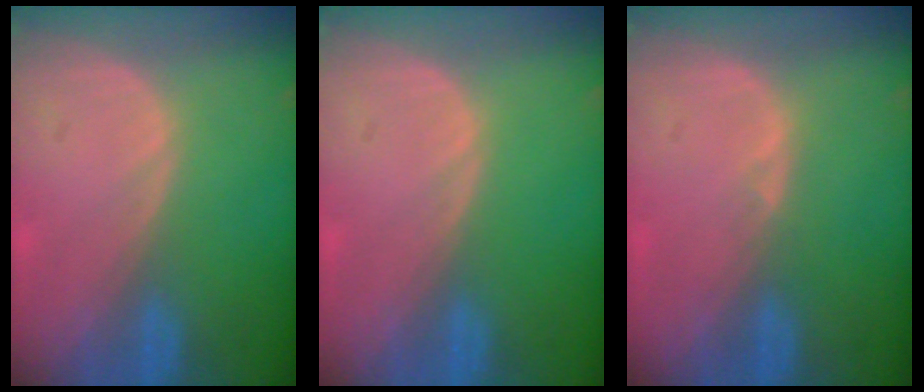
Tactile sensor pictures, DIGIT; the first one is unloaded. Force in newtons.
{"total": 0.0}
{"total": 0.6, "press": 0.5, "slide": 0.3}